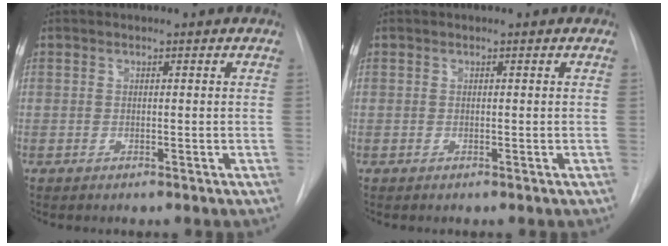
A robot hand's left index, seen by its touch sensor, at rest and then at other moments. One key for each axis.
{"total": 0.0}